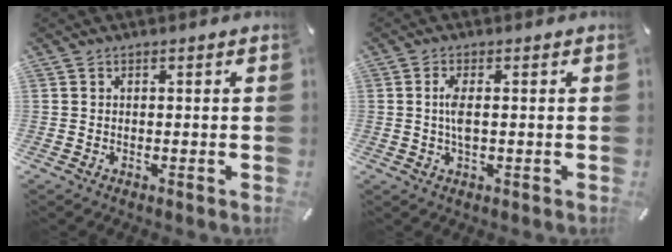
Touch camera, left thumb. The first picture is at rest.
{"total": 4.1, "force": [0.1, 1.2, 3.9], "torque": [-0.081, -0.003, -0.001]}